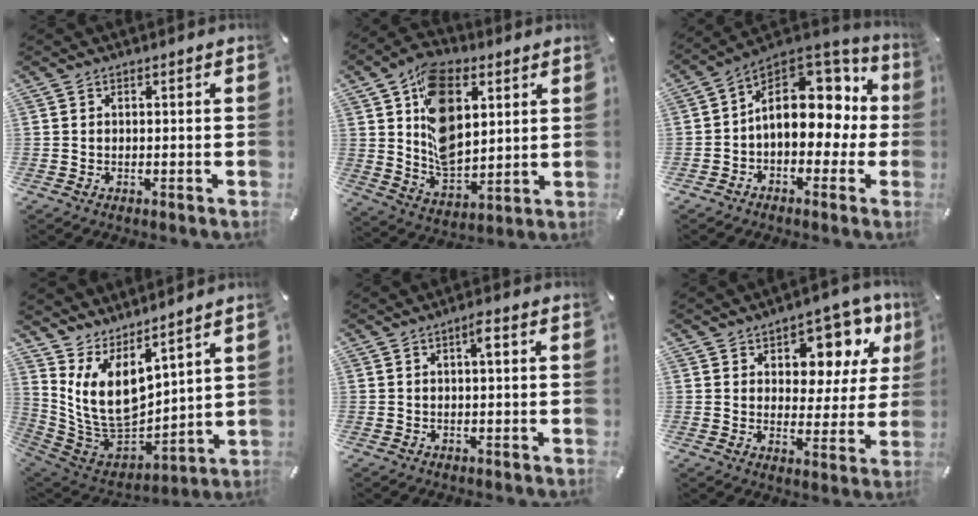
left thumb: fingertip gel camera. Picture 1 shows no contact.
{"total": 15.7, "force": [5.6, 10.2, 10.5], "torque": [-0.201, -0.010, 0.104]}
{"total": 14.7, "force": [2.7, 10.5, 9.9], "torque": [-0.149, -0.018, 0.049]}
{"total": 12.2, "force": [5.1, 7.5, 8.1], "torque": [-0.185, -0.068, 0.106]}
{"total": 2.7, "force": [0.4, 0.4, 2.6], "torque": [-0.052, 0.007, 0.004]}
{"total": 11.8, "force": [6.8, 7.5, 6.1], "torque": [-0.071, -0.052, 0.115]}